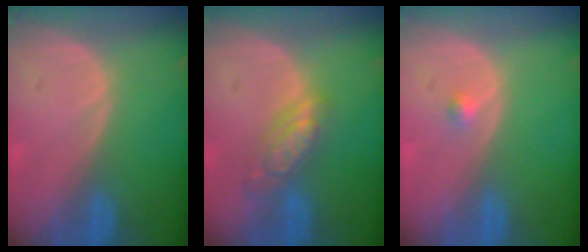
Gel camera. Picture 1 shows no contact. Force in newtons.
{"total": 5.6, "press": 4.9, "slide": 2.7}
{"total": 1.1, "press": 0.9, "slide": 0.5}